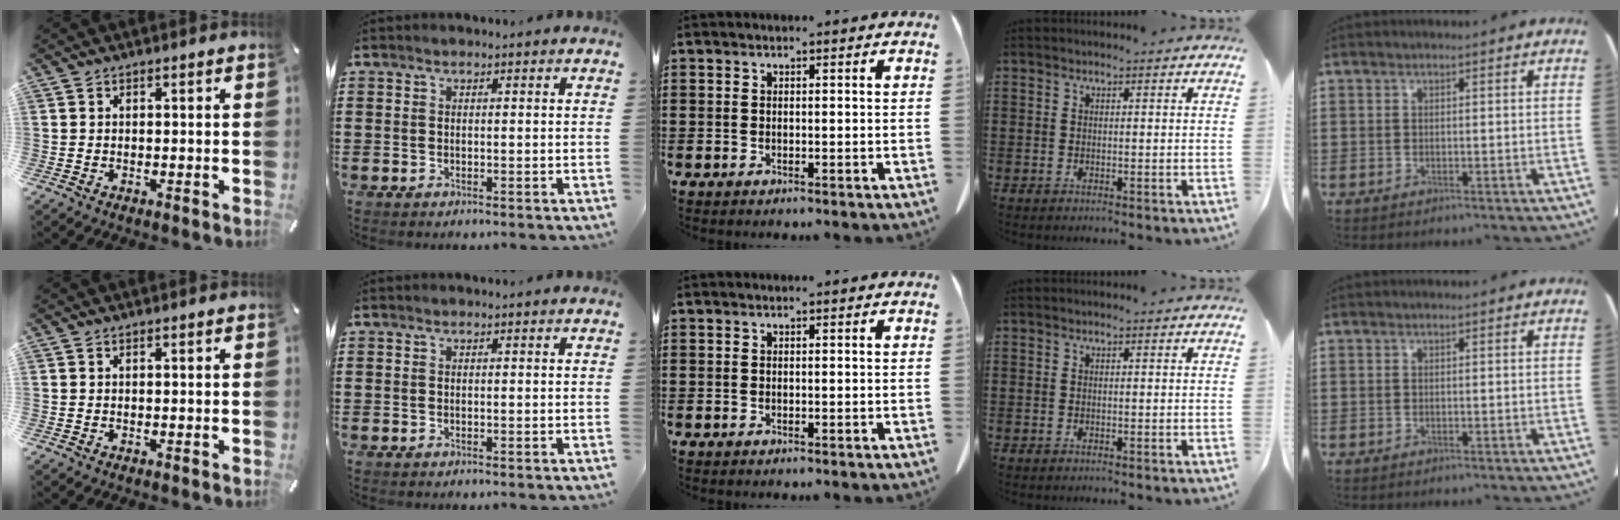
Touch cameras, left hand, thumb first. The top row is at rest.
{}